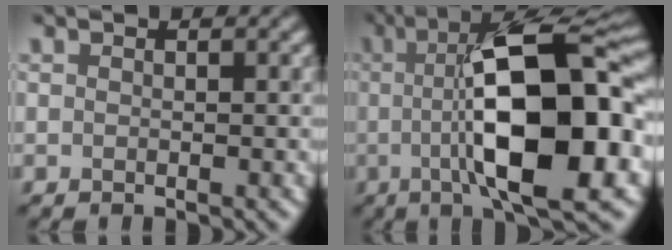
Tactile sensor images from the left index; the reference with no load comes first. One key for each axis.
{"total": 14.5, "fx": -0.8, "fy": 4.1, "fz": 13.9, "tx": -0.197, "ty": 0.008, "tz": -0.018}